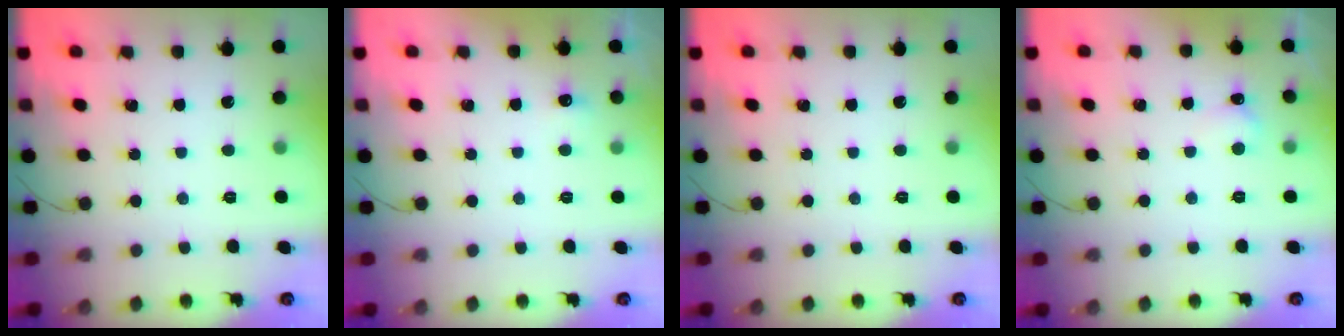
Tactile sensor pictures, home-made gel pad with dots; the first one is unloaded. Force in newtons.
{"total": 3.8, "press": 3.6, "slide": 1.2}
{"total": 0.0}
{"total": 3.8, "press": 3.6, "slide": 1.4}